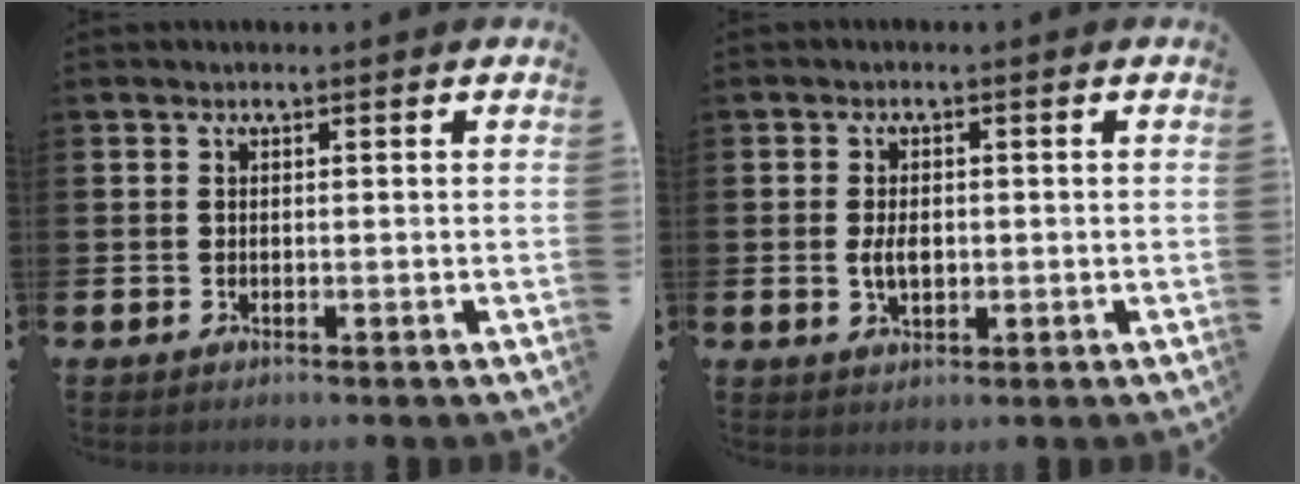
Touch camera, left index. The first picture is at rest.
{"total": 3.1, "force": [0.0, 1.9, 2.5], "torque": [-0.039, 0.003, -0.004]}